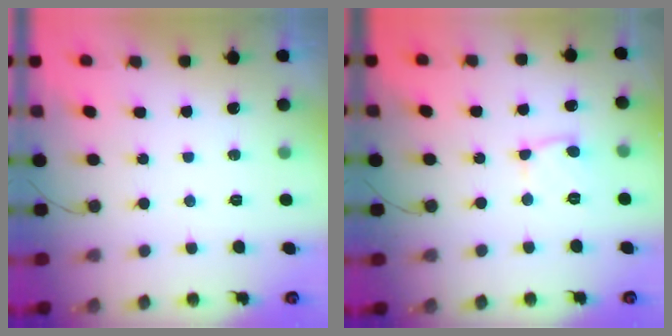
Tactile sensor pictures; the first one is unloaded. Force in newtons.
{"total": 5.0, "press": 5.0, "slide": 0.8}